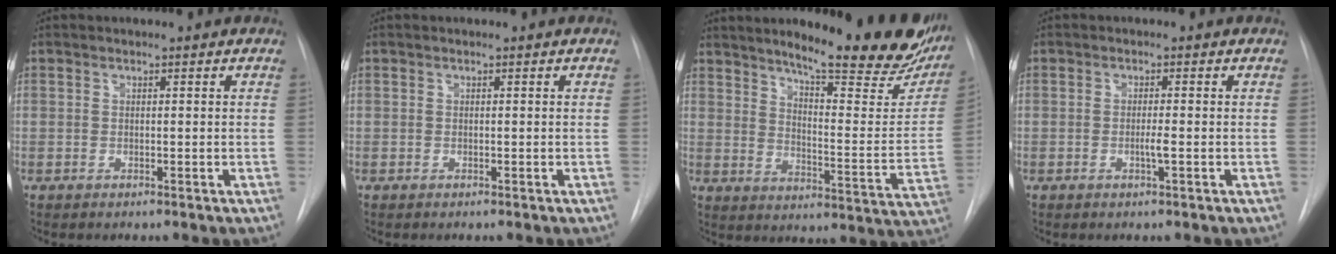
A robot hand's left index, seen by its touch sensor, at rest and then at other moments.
{"total": 0.0}
{"total": 23.2, "force": [18.4, 3.9, 13.6], "torque": [-0.184, -0.052, 0.235]}
{"total": 1.5, "force": [-0.5, -0.1, 1.4], "torque": [-0.029, -0.002, -0.009]}